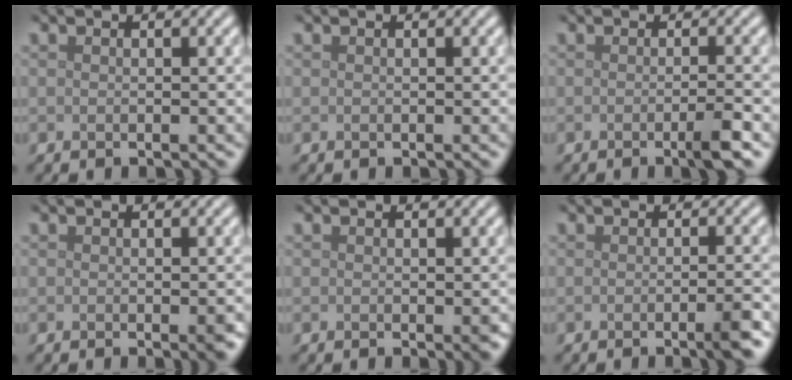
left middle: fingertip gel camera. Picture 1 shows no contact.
{"total": 0.0}
{"total": 2.3, "force": [-0.8, 0.3, 2.1], "torque": [-0.029, -0.003, -0.017]}
{"total": 1.4, "force": [-0.3, 0.3, 1.3], "torque": [-0.013, -0.003, -0.004]}
{"total": 0.8, "force": [0.0, 0.2, 0.7], "torque": [-0.007, -0.004, -0.001]}
{"total": 2.5, "force": [-0.9, 0.5, 2.2], "torque": [-0.027, -0.002, -0.019]}